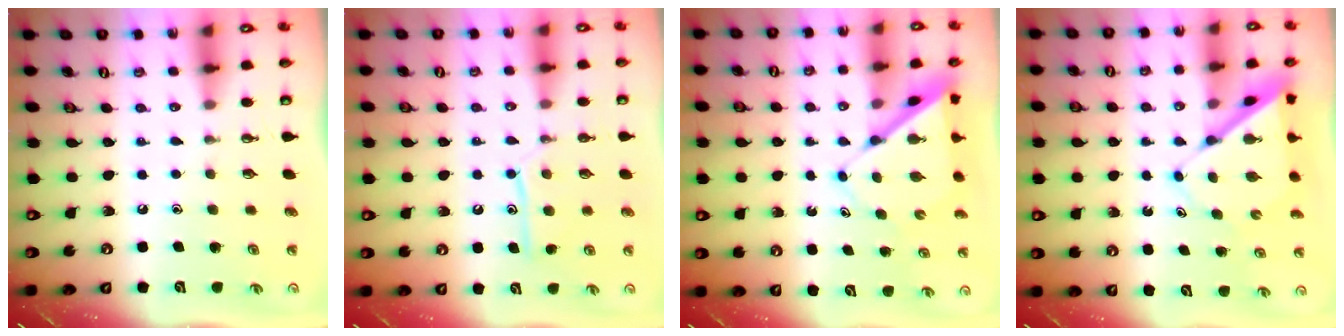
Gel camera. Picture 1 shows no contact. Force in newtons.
{"total": 10.9, "press": 10.9, "slide": 0.9}
{"total": 7.5, "press": 7.5, "slide": 0.7}
{"total": 7.5, "press": 7.5, "slide": 0.7}